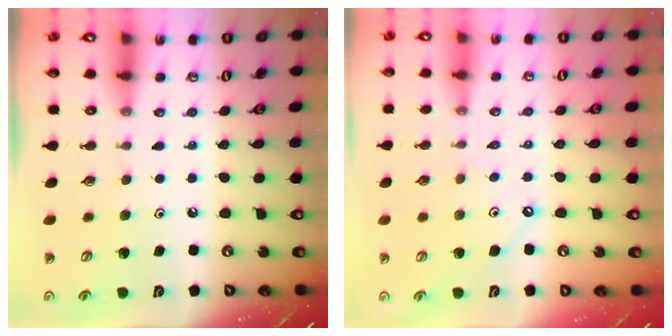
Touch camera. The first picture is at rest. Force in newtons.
{"total": 2.4, "press": 2.3, "slide": 0.4}